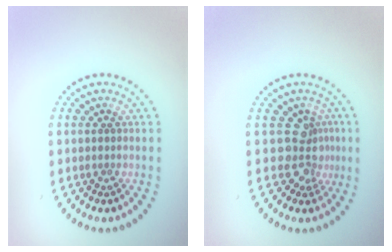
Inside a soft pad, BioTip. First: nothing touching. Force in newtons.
{"total": 2.7, "press": 2.0, "slide": 1.8}